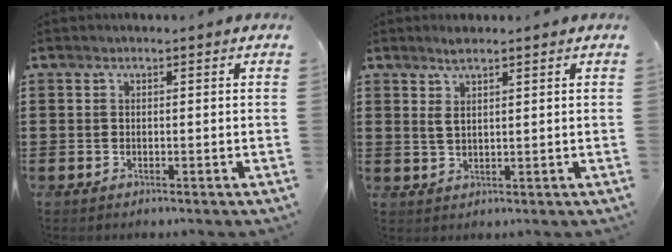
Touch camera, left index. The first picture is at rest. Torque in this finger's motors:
{"motor_torque": [0.61, -0.56, 0.09, 0.08]}